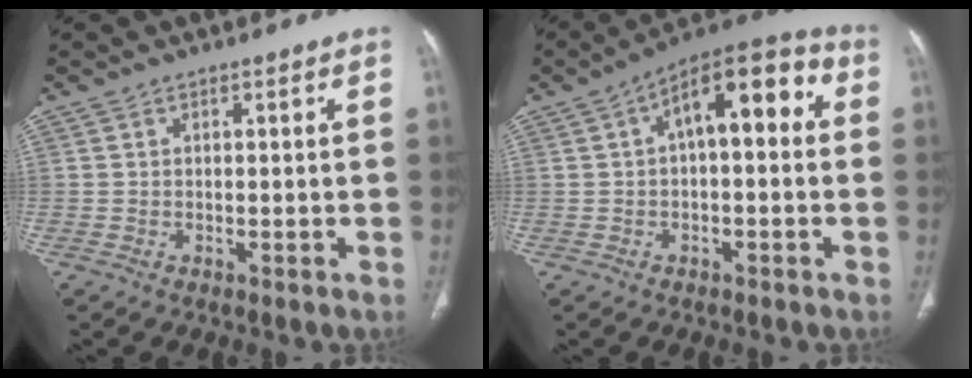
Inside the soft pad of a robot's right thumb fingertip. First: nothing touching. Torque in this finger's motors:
{"motor_torque": [1.07, 3.31, 1.49, -0.21, 0.09]}